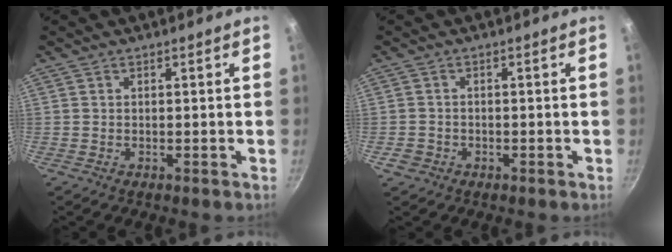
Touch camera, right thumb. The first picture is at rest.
{"total": 2.3, "force": [-1.0, 1.9, 0.8], "torque": [-0.013, 0.009, -0.015]}